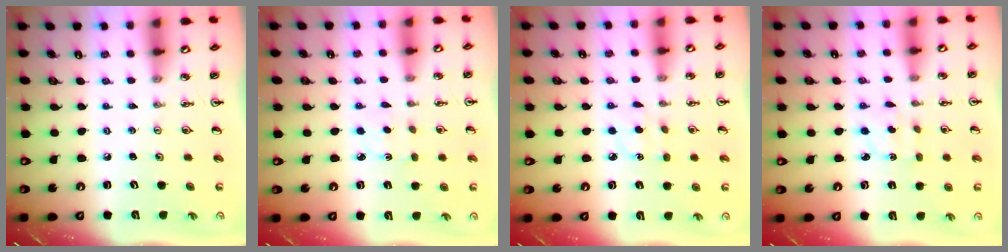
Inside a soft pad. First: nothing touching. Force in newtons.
{"total": 1.7, "press": 1.6, "slide": 0.4}
{"total": 4.4, "press": 4.3, "slide": 0.6}
{"total": 2.6, "press": 2.5, "slide": 0.6}